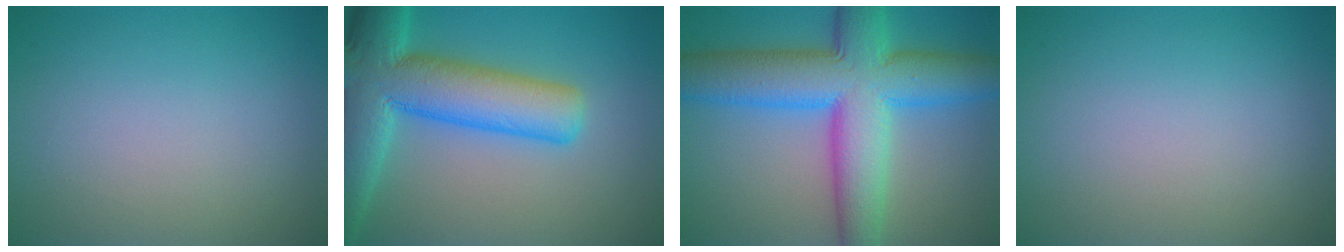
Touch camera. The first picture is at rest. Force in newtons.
{"total": 11.2, "press": 11.2, "slide": 0.7}
{"total": 11.8, "press": 11.8, "slide": 0.1}
{"total": 0.0}